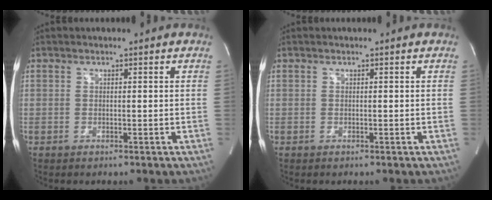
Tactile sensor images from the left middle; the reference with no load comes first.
{"total": 0.0}